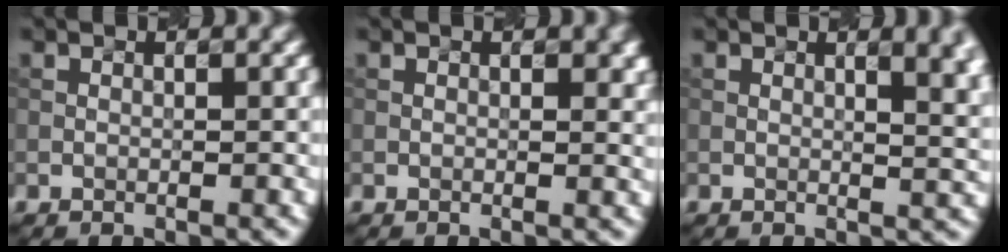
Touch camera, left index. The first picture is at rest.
{"total": 2.0, "force": [0.7, 0.8, 1.6], "torque": [-0.014, 0.003, 0.013]}
{"total": 6.7, "force": [2.2, 3.0, 5.6], "torque": [-0.021, 0.015, 0.031]}